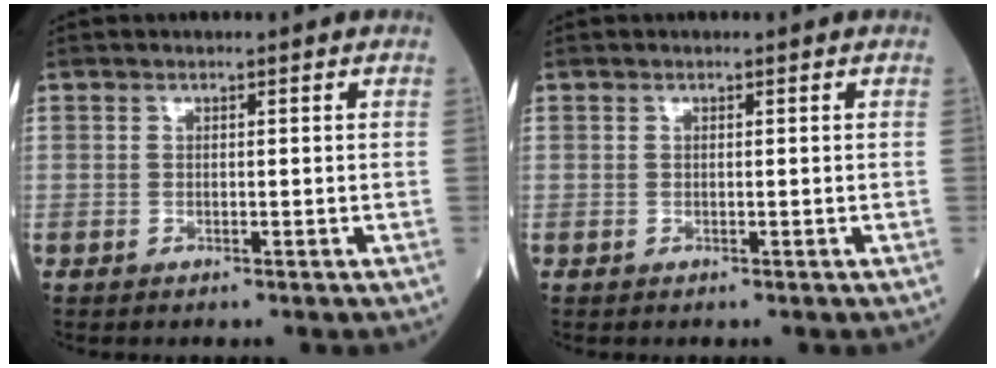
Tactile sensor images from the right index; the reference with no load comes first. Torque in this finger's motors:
{"motor_torque": [0.09, 0.05, -0.05, -0.01]}